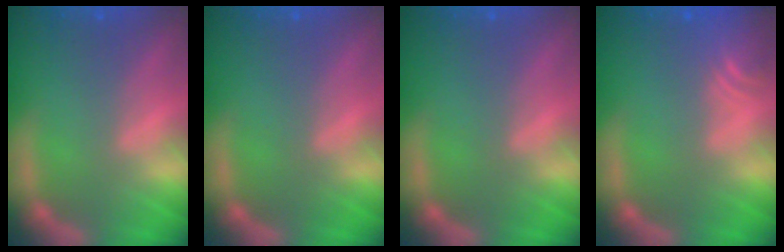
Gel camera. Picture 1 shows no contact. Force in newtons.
{"total": 0.0}
{"total": 0.0}
{"total": 4.0}